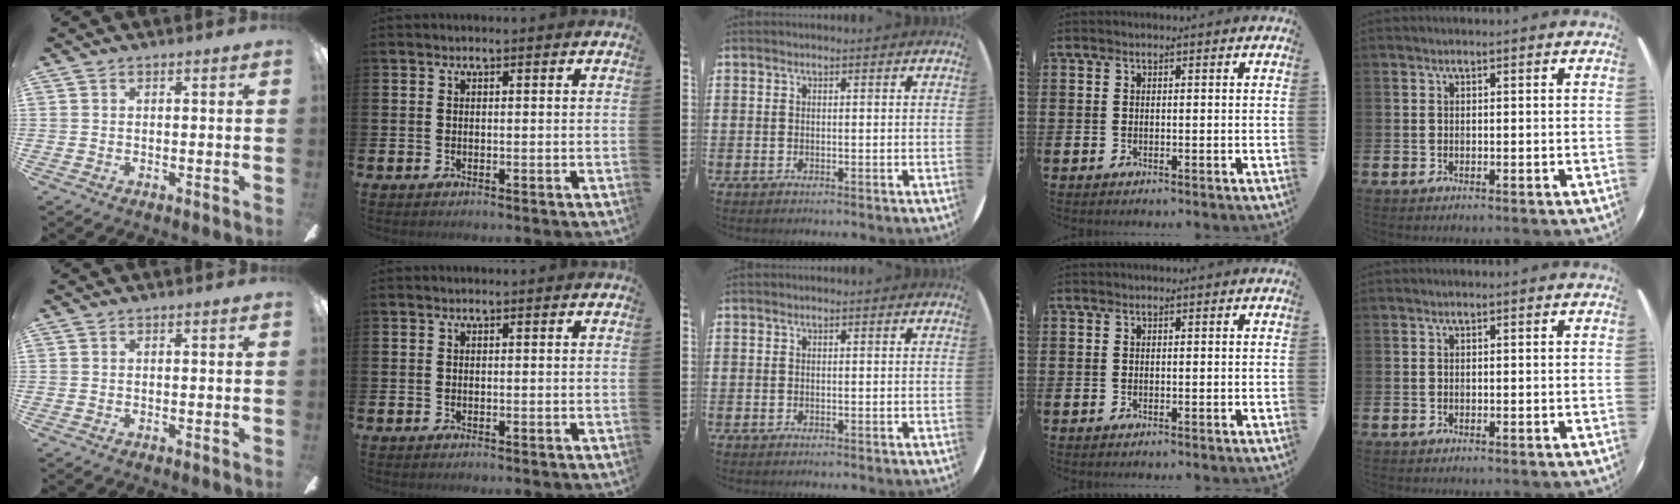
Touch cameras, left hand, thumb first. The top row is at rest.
{}